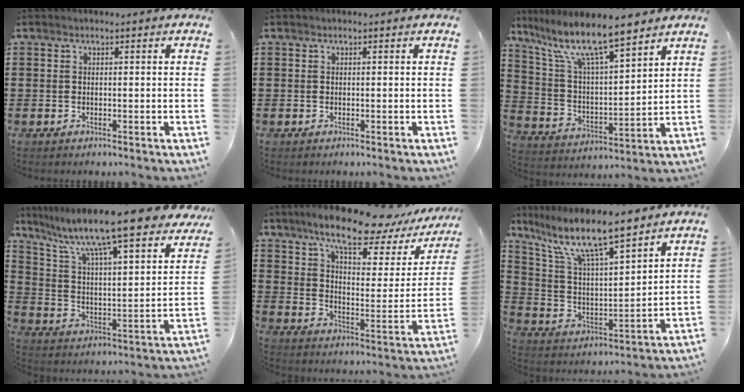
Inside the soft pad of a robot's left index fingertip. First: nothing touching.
{"total": 0.0}
{"total": 10.4, "force": [8.2, 1.9, 6.1], "torque": [-0.150, -0.041, 0.138]}
{"total": 10.5, "force": [8.9, 0.0, 5.6], "torque": [-0.142, -0.066, 0.144]}
{"total": 13.3, "force": [10.8, 2.2, 7.4], "torque": [-0.151, -0.059, 0.183]}
{"total": 11.1, "force": [8.6, 2.0, 6.7], "torque": [-0.161, -0.042, 0.147]}